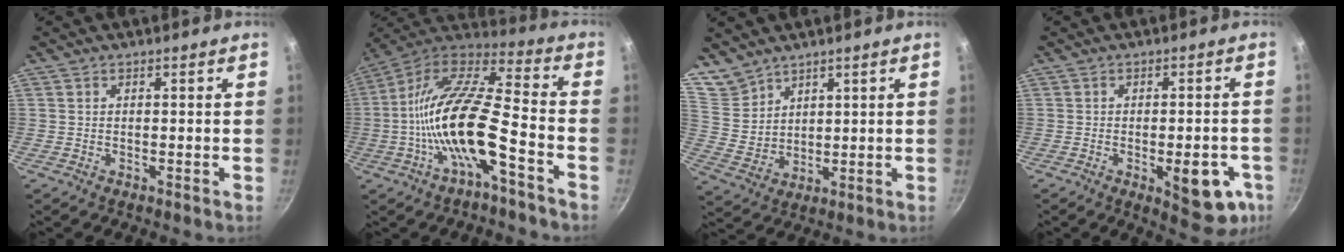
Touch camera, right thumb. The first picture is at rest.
{"total": 18.6, "force": [-6.3, 5.8, 16.6], "torque": [-0.310, 0.050, -0.132]}
{"total": 7.9, "force": [6.4, 4.5, 1.2], "torque": [-0.002, -0.021, 0.142]}
{"total": 11.2, "force": [-3.8, 4.8, 9.4], "torque": [-0.083, 0.010, -0.041]}